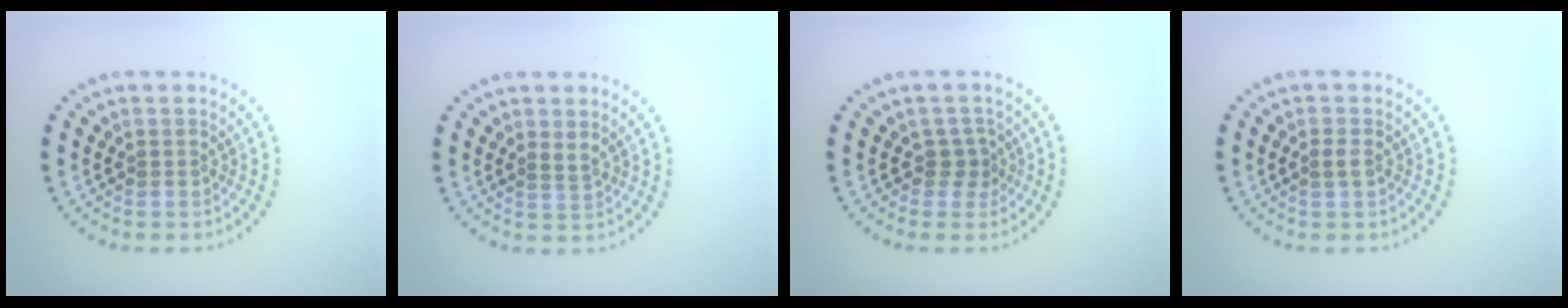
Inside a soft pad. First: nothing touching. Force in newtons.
{"total": 0.9, "press": 0.8, "slide": 0.4}
{"total": 1.5, "press": 1.2, "slide": 1.0}
{"total": 1.0, "press": 1.0, "slide": 0.2}